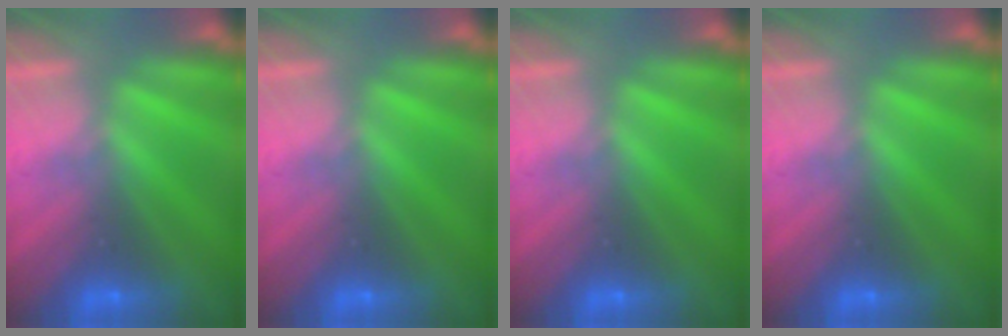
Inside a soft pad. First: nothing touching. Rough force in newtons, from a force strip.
{"total": 0.0}
{"total": 0.0}
{"total": 0.0}